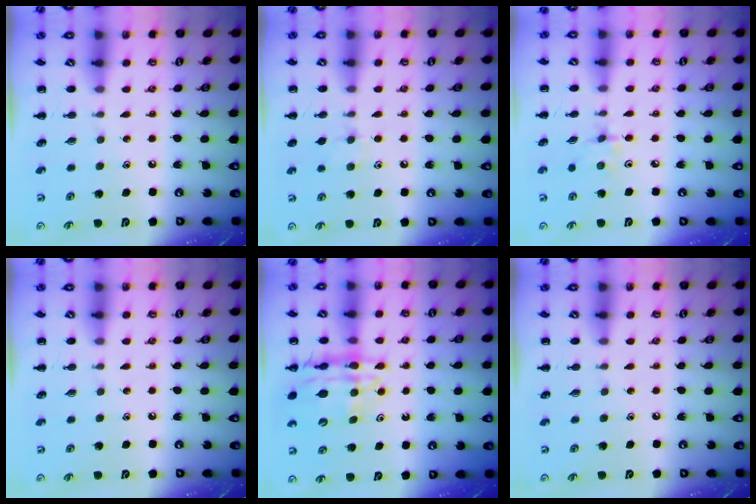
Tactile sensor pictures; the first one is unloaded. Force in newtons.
{"total": 5.9, "press": 5.6, "slide": 1.9}
{"total": 2.9, "press": 2.7, "slide": 0.9}
{"total": 0.0}
{"total": 13.1, "press": 12.6, "slide": 3.7}
{"total": 0.0}